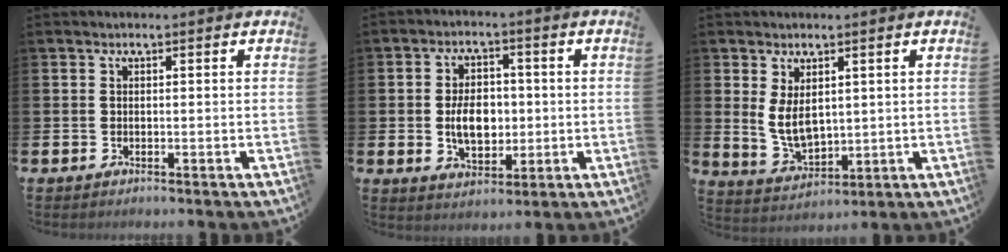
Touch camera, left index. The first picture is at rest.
{"total": 5.9, "force": [-0.4, 4.0, 4.4], "torque": [-0.070, 0.008, -0.013]}
{"total": 5.1, "force": [2.2, 2.7, 3.7], "torque": [-0.063, -0.010, 0.037]}